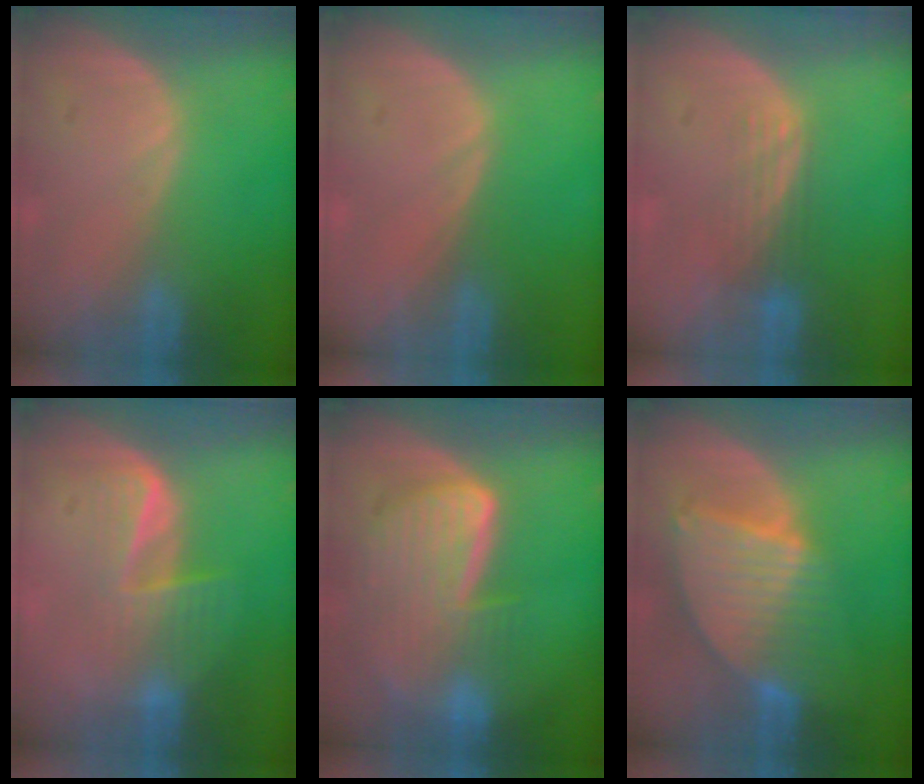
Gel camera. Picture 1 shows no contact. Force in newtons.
{"total": 0.0}
{"total": 3.7, "press": 3.0, "slide": 2.2}
{"total": 5.8, "press": 5.5, "slide": 2.0}
{"total": 9.3, "press": 8.0, "slide": 4.6}
{"total": 8.7, "press": 7.5, "slide": 4.3}